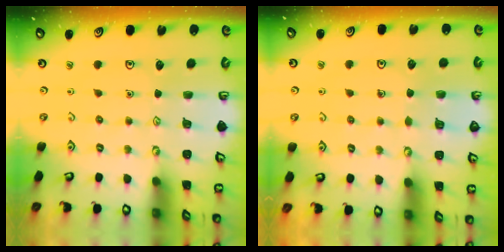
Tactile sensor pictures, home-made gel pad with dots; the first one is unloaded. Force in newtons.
{"total": 3.5, "press": 3.5, "slide": 0.3}